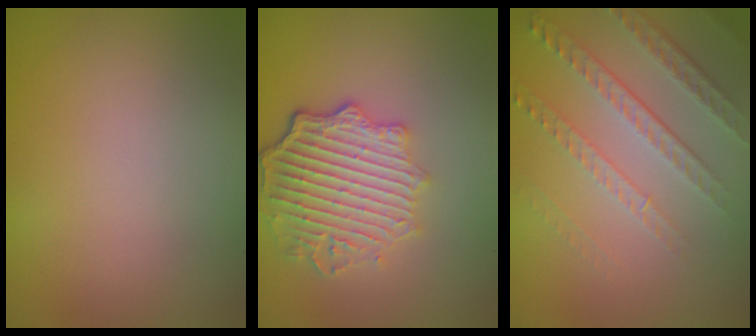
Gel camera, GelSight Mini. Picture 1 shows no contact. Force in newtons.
{"total": 6.0, "press": 4.7, "slide": 3.8}
{"total": 4.9, "press": 3.3, "slide": 3.7}